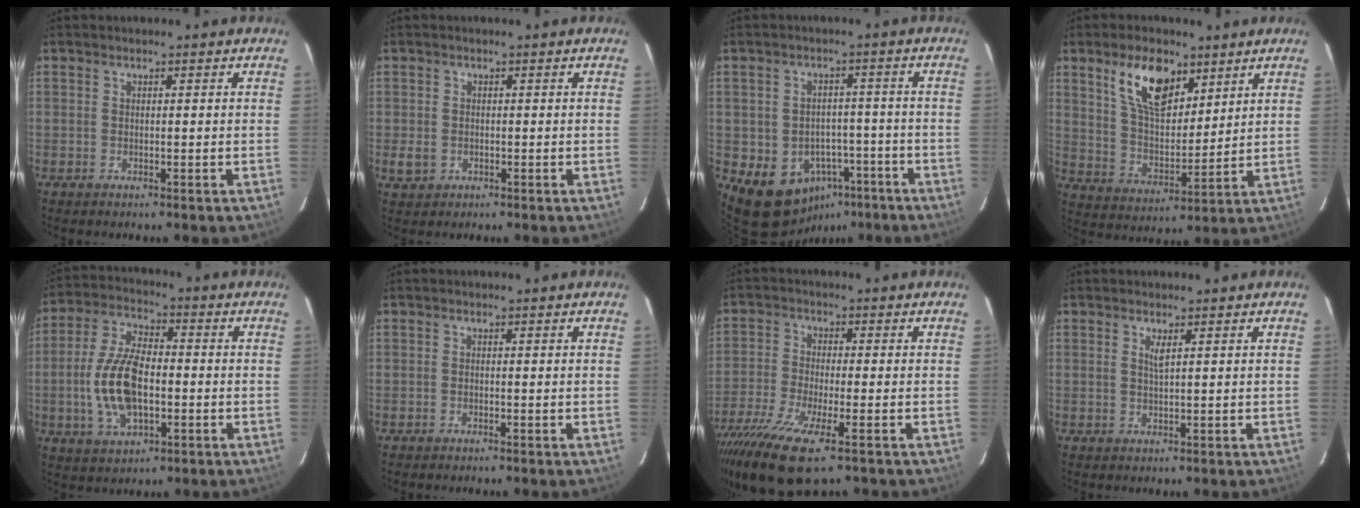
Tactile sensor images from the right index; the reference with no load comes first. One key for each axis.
{"total": 3.2, "fx": -0.5, "fy": 3.0, "fz": 1.1, "tx": -0.024, "ty": 0.000, "tz": -0.005}
{"total": 10.3, "fx": -5.3, "fy": 8.2, "fz": 3.3, "tx": -0.071, "ty": 0.029, "tz": -0.042}
{"total": 12.6, "fx": 7.1, "fy": 6.3, "fz": 8.2, "tx": -0.144, "ty": 0.010, "tz": 0.139}
{"total": 13.2, "fx": -2.3, "fy": 6.8, "fz": 11.1, "tx": -0.231, "ty": 0.006, "tz": -0.039}
{"total": 0.0}
{"total": 14.7, "fx": -9.4, "fy": 3.2, "fz": 10.9, "tx": -0.234, "ty": -0.062, "tz": -0.179}
{"total": 1.5, "fx": 0.7, "fy": 0.2, "fz": 1.3, "tx": -0.023, "ty": 0.000, "tz": 0.011}